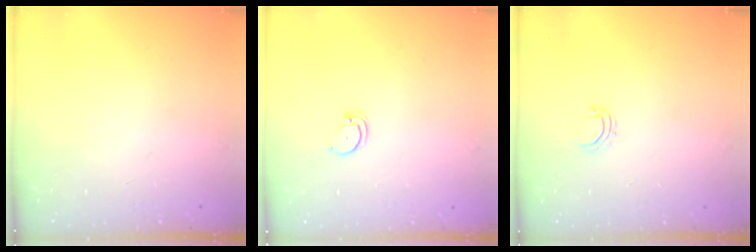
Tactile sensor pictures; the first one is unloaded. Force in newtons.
{"total": 2.7, "press": 2.7, "slide": 0.2}
{"total": 3.8, "press": 3.8, "slide": 0.2}